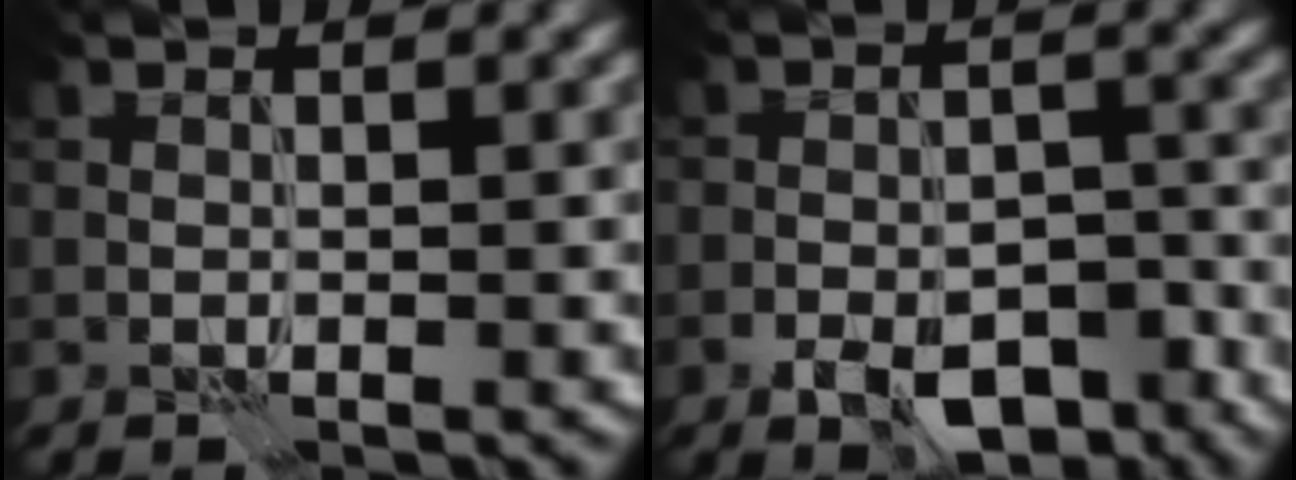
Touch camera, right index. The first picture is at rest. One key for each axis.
{"total": 7.3, "fx": -4.7, "fy": 3.3, "fz": 4.5, "tx": -0.058, "ty": -0.001, "tz": -0.069}